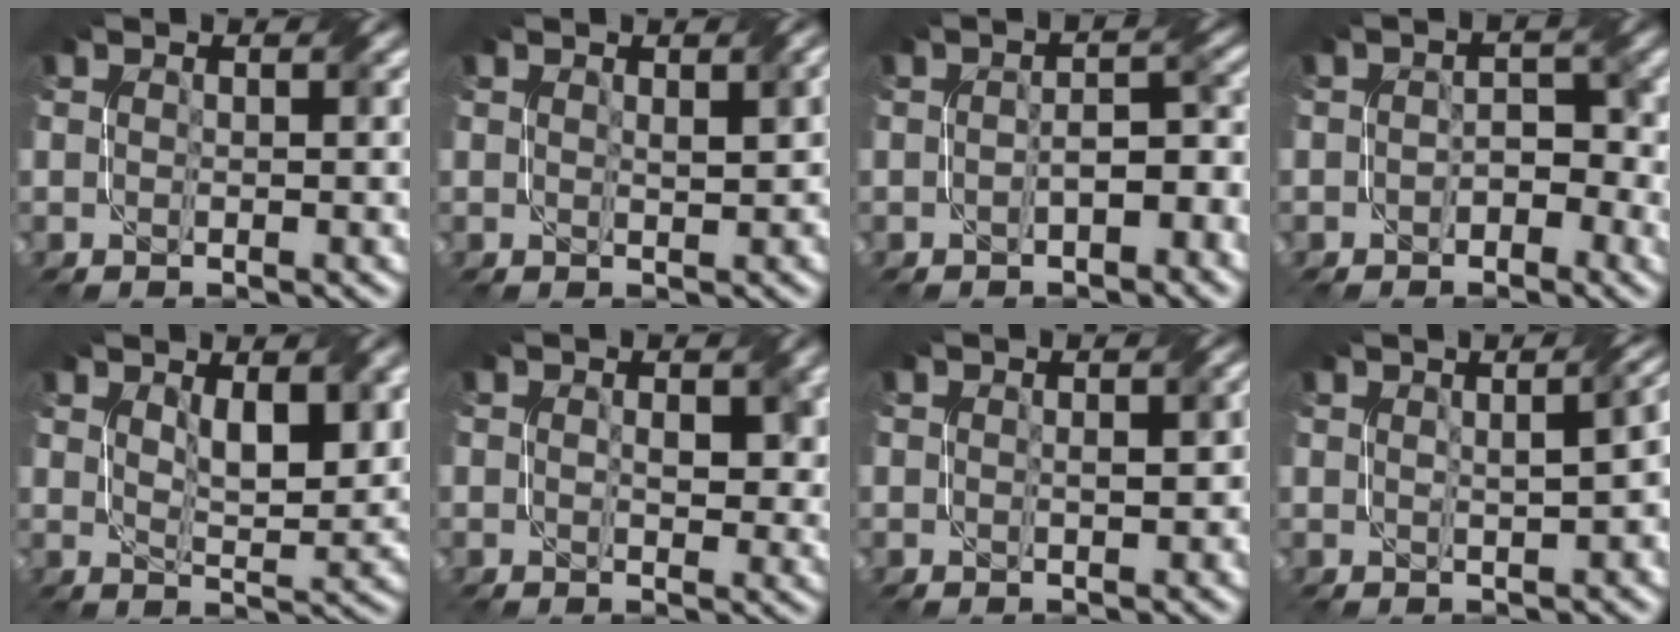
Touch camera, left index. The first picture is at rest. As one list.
[{"total": 1.7, "force": [0.6, 0.7, 1.5], "torque": [-0.017, 0.005, 0.019]}, {"total": 3.1, "force": [-1.2, 1.3, 2.5], "torque": [-0.038, 0.011, -0.013]}, {"total": 2.4, "force": [-0.9, 1.6, 1.4], "torque": [-0.013, 0.008, -0.007]}, {"total": 4.5, "force": [2.1, 1.7, 3.7], "torque": [-0.062, -0.001, 0.048]}, {"total": 2.7, "force": [0.5, 1.6, 2.2], "torque": [-0.030, 0.001, 0.015]}, {"total": 1.7, "force": [-0.1, 0.9, 1.4], "torque": [-0.019, 0.001, 0.012]}, {"total": 6.0, "force": [0.7, 2.8, 5.2], "torque": [-0.034, 0.019, 0.020]}]